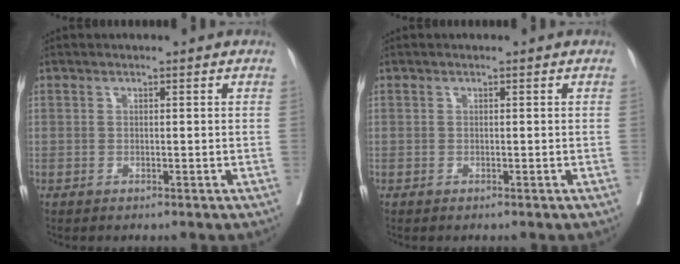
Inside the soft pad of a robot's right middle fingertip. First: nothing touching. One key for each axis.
{"total": 0.0}